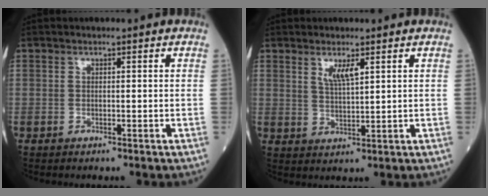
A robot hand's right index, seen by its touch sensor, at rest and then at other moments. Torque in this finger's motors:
{"motor_torque": [0.09, 0.10, 0.05, 0.05]}